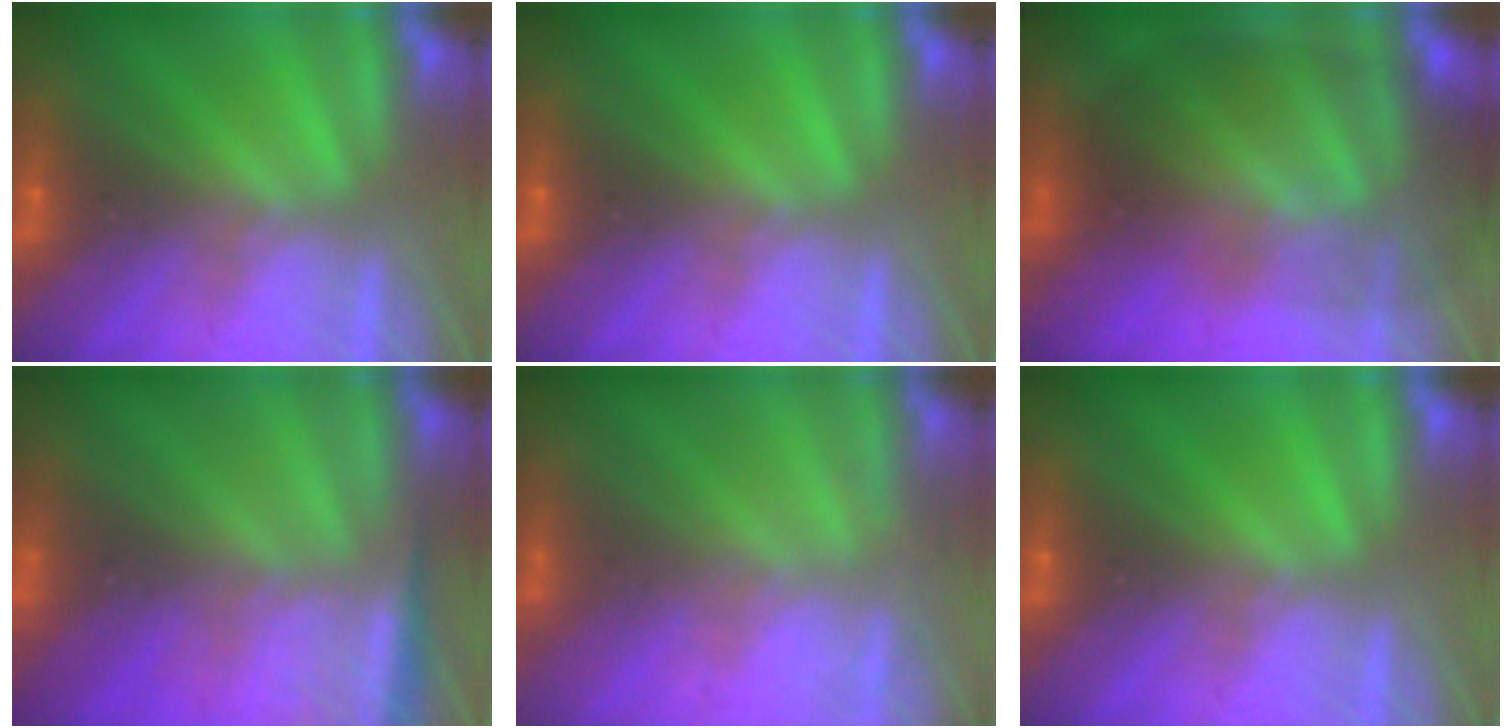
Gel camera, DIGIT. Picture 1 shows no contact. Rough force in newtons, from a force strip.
{"total": 0.0}
{"total": 9.5}
{"total": 13.7}
{"total": 2.9}
{"total": 0.0}